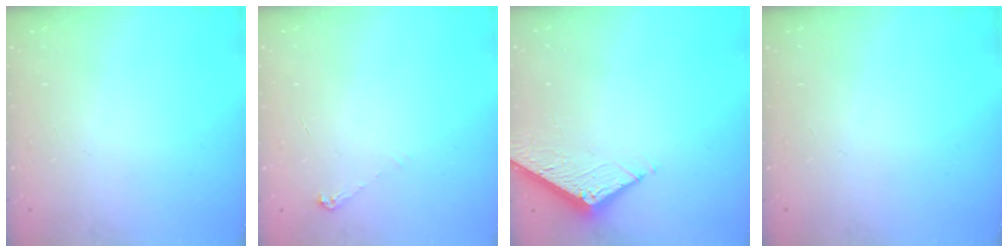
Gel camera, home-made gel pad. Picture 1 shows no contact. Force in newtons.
{"total": 5.0, "press": 5.0, "slide": 0.6}
{"total": 5.8, "press": 5.8, "slide": 0.3}
{"total": 0.0}